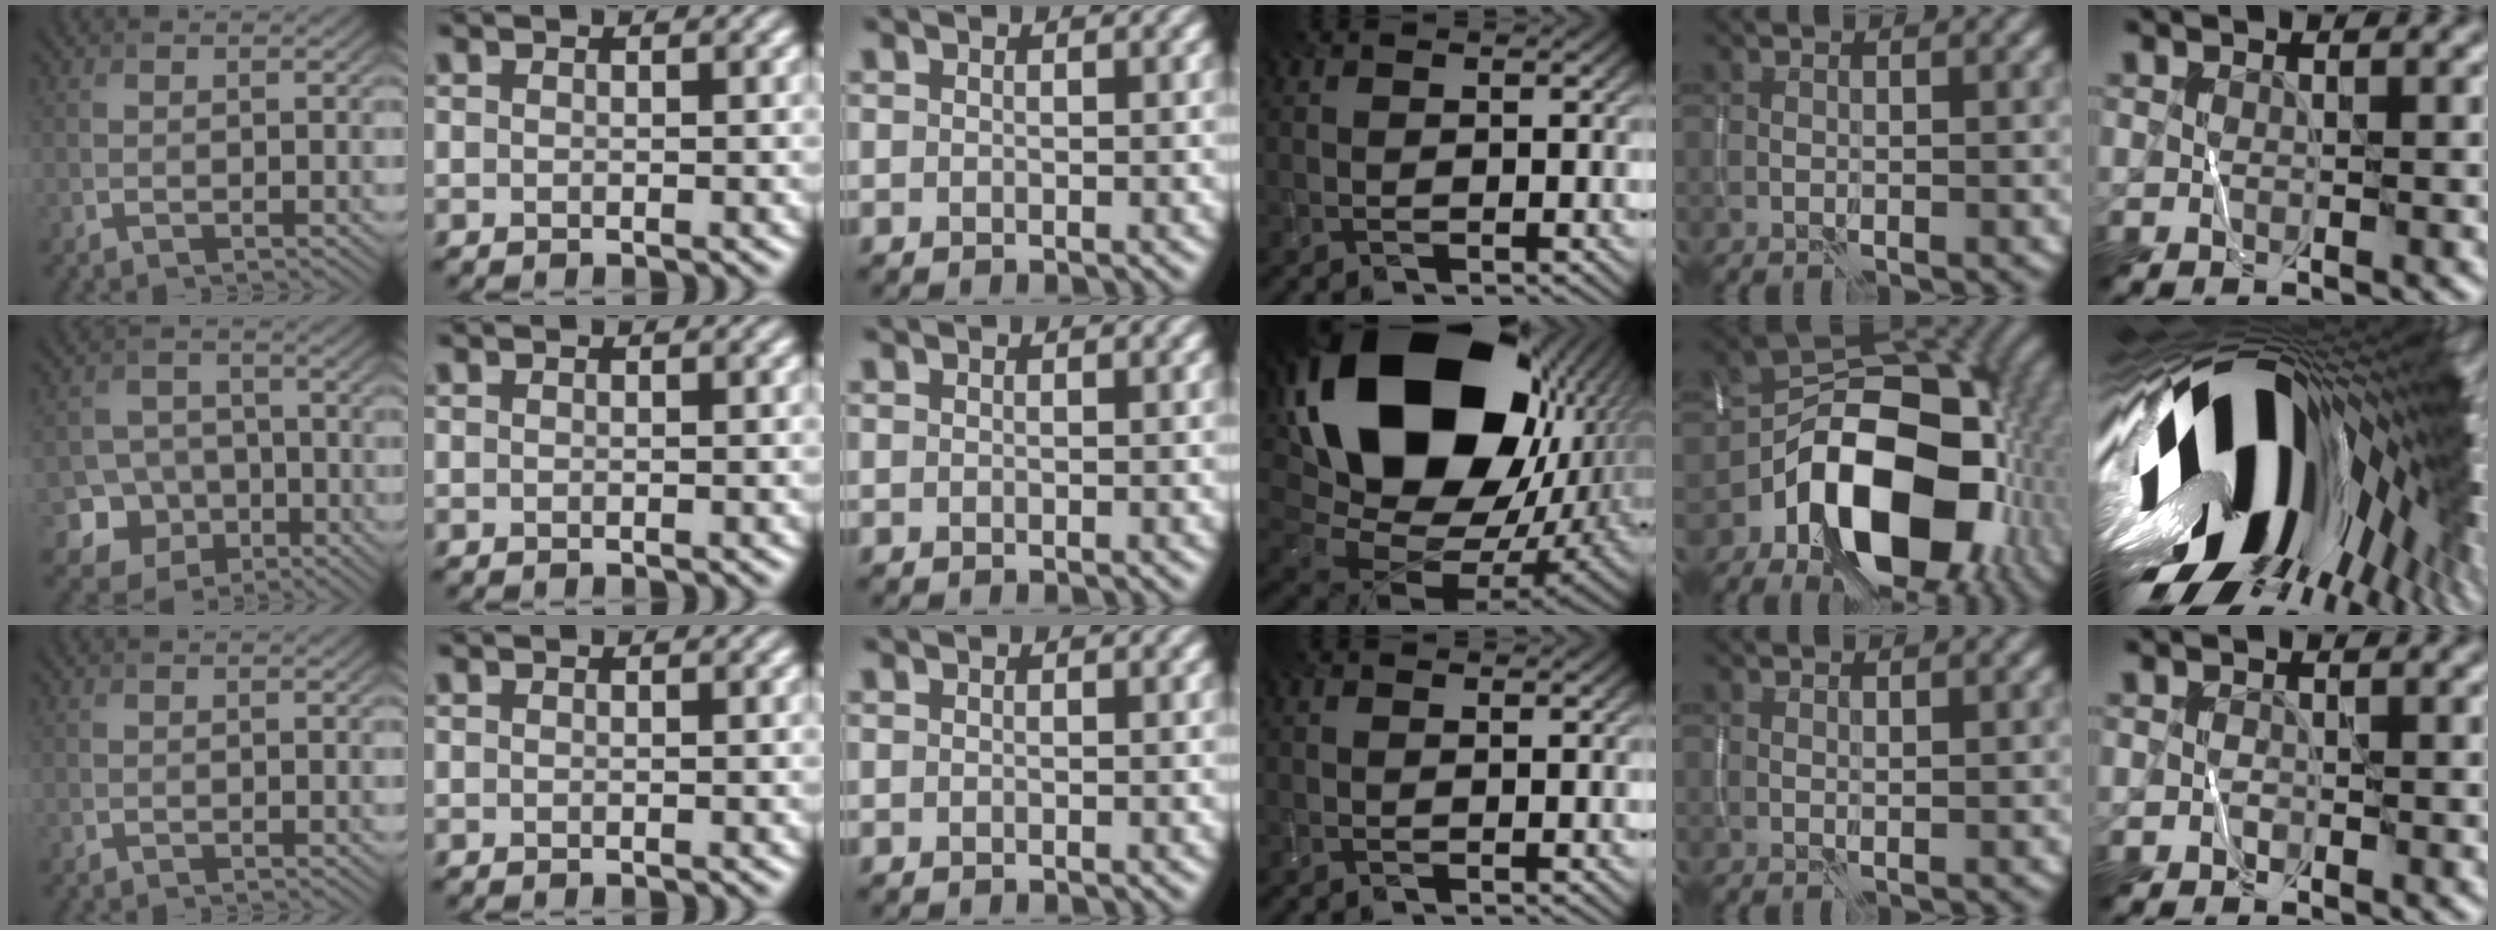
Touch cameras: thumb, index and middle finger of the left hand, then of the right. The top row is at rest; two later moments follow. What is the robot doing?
{"motion": "wipe", "object": "whiteboard"}